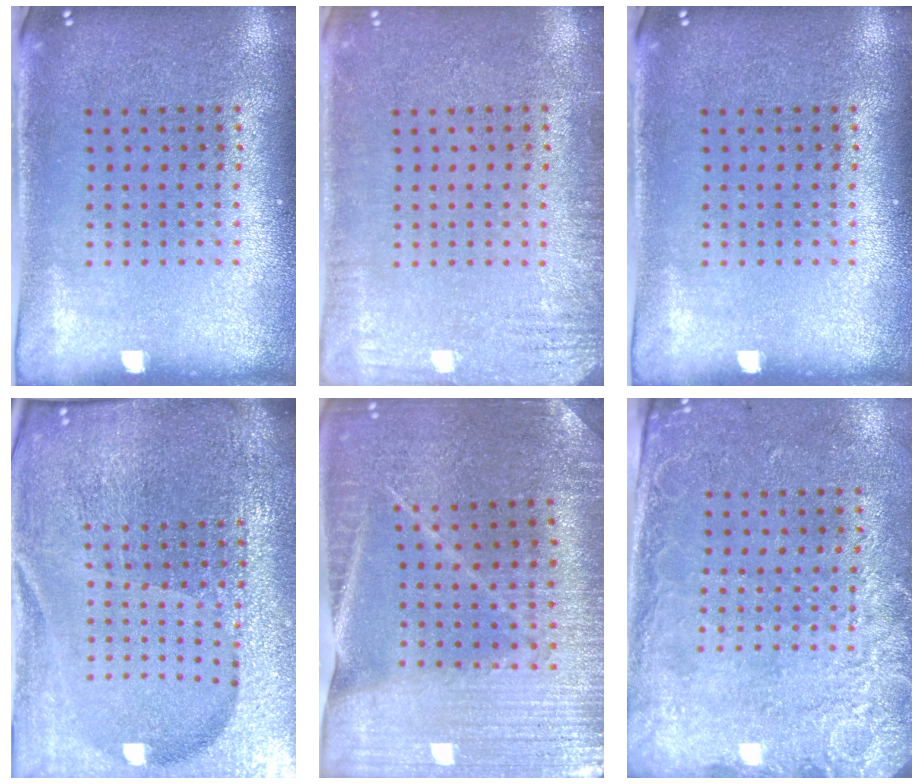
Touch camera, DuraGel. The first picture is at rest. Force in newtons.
{"total": 2.3, "press": 2.2, "slide": 0.4}
{"total": 0.0}
{"total": 6.1, "press": 5.4, "slide": 2.9}
{"total": 2.6, "press": 2.6, "slide": 0.4}
{"total": 2.6, "press": 2.0, "slide": 1.7}